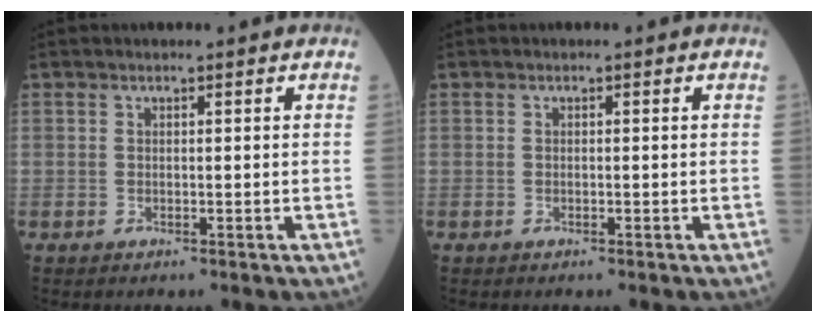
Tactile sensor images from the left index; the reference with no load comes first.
{"total": 0.0}